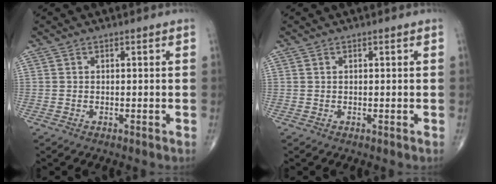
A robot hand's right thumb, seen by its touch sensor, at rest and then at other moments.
{"total": 0.0}